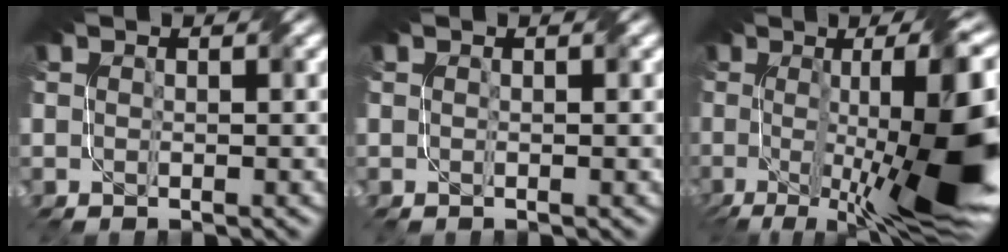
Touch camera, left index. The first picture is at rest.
{"total": 0.0}
{"total": 14.7, "force": [-2.0, 3.3, 14.1], "torque": [-0.198, -0.004, -0.027]}